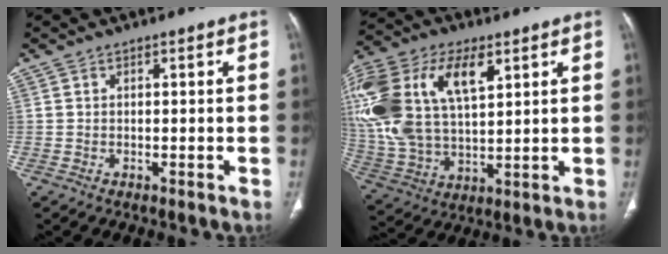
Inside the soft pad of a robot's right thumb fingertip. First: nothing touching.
{"total": 27.0, "force": [9.4, 15.0, 20.5], "torque": [-0.470, 0.017, 0.178]}